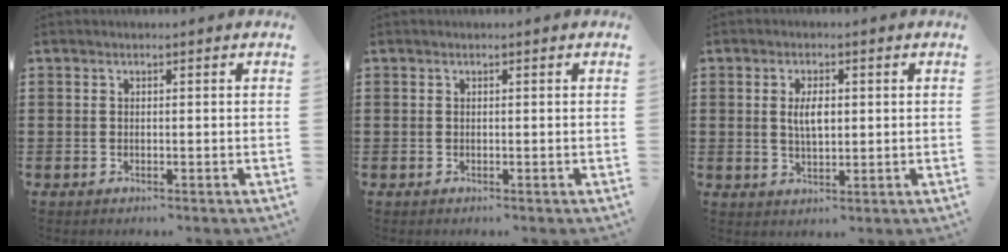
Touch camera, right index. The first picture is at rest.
{"total": 0.0}
{"total": 3.9, "force": [0.6, 1.5, 3.5], "torque": [-0.063, 0.001, 0.008]}